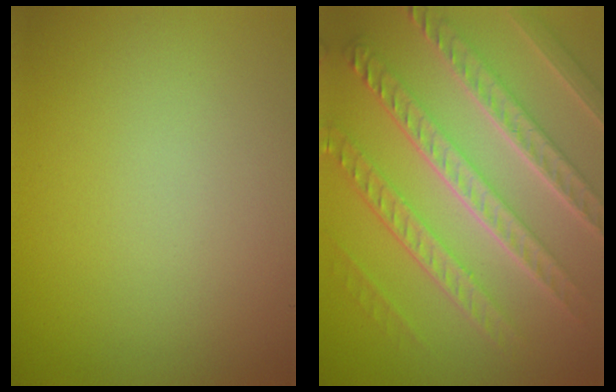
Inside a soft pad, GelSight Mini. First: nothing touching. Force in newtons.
{"total": 8.9, "press": 6.4, "slide": 6.3}